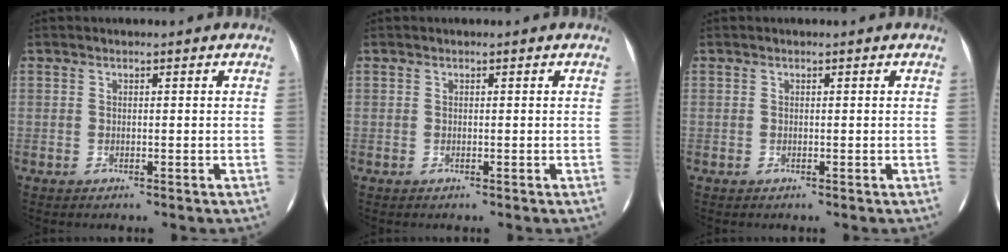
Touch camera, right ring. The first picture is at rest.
{"total": 0.0}
{"total": 0.0}